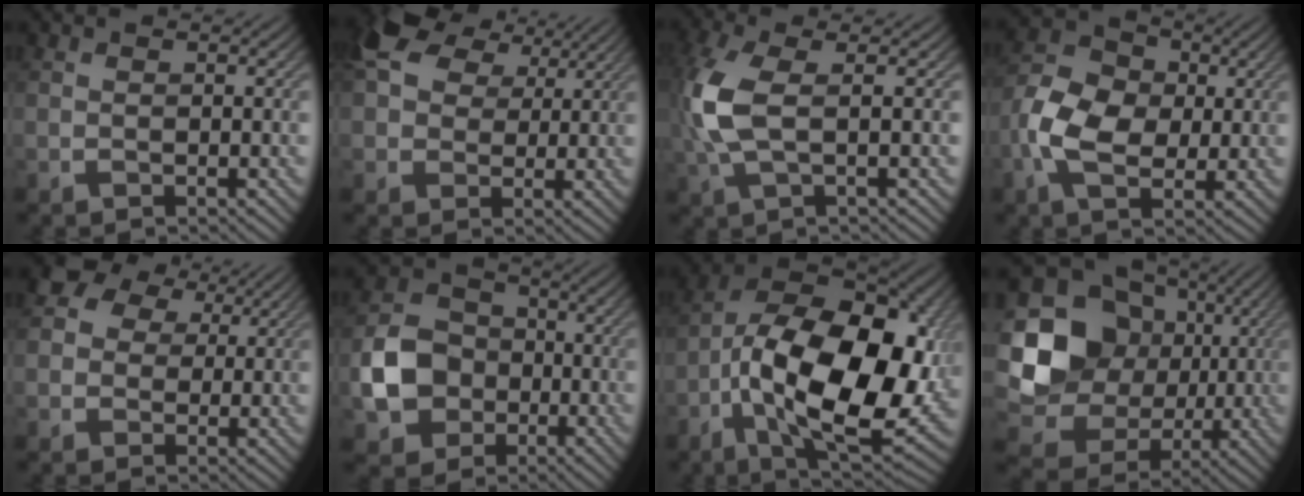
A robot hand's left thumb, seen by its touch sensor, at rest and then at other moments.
{"total": 10.1, "force": [4.7, 6.9, 5.6], "torque": [-0.136, 0.022, 0.080]}
{"total": 7.1, "force": [0.6, 2.6, 6.5], "torque": [-0.168, 0.007, 0.007]}
{"total": 9.0, "force": [-0.9, 6.2, 6.5], "torque": [-0.145, 0.011, -0.029]}
{"total": 7.4, "force": [3.7, 5.6, 3.3], "torque": [-0.095, 0.025, 0.039]}
{"total": 8.6, "force": [-2.0, 7.2, 4.3], "torque": [-0.098, -0.002, -0.050]}
{"total": 20.2, "force": [-2.9, 11.0, 16.6], "torque": [-0.279, -0.015, -0.046]}
{"total": 18.2, "force": [2.2, 15.8, 8.9], "torque": [-0.226, 0.000, 0.045]}